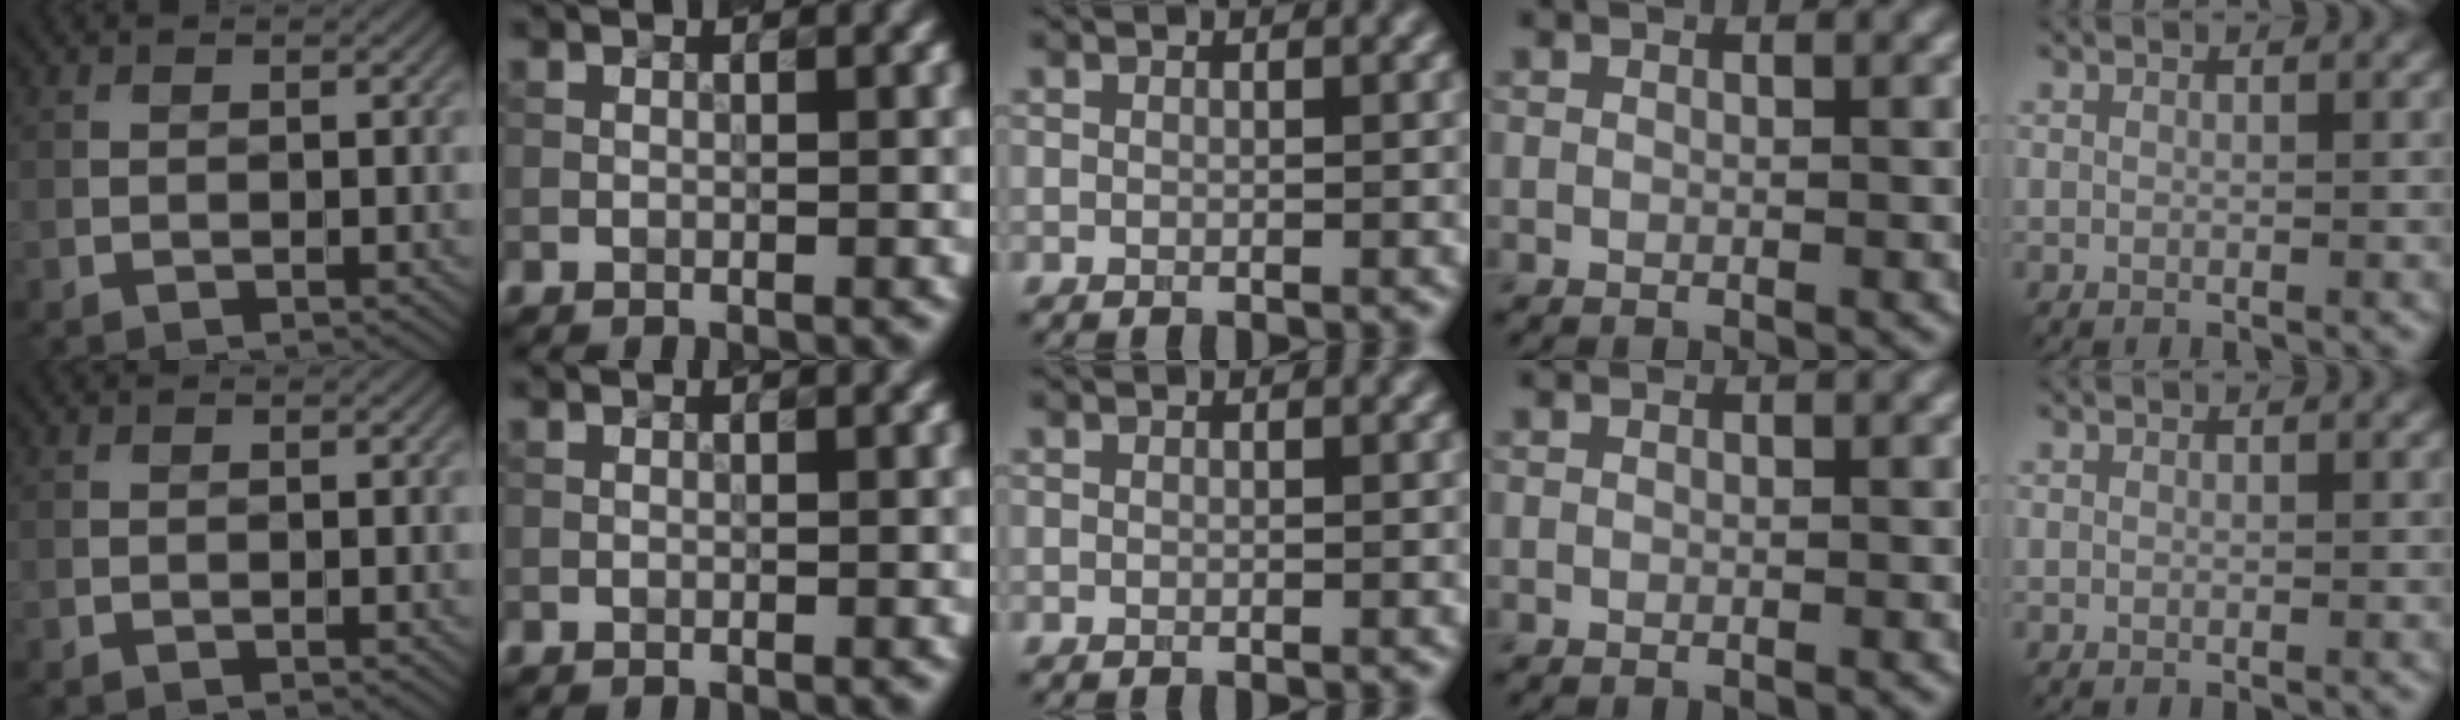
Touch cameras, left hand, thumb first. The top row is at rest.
{}